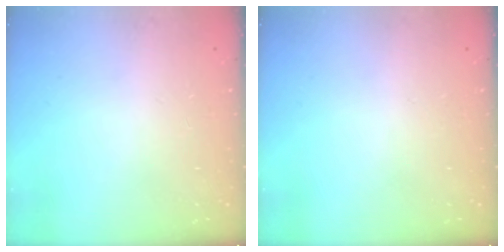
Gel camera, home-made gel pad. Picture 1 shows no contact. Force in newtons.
{"total": 0.0}